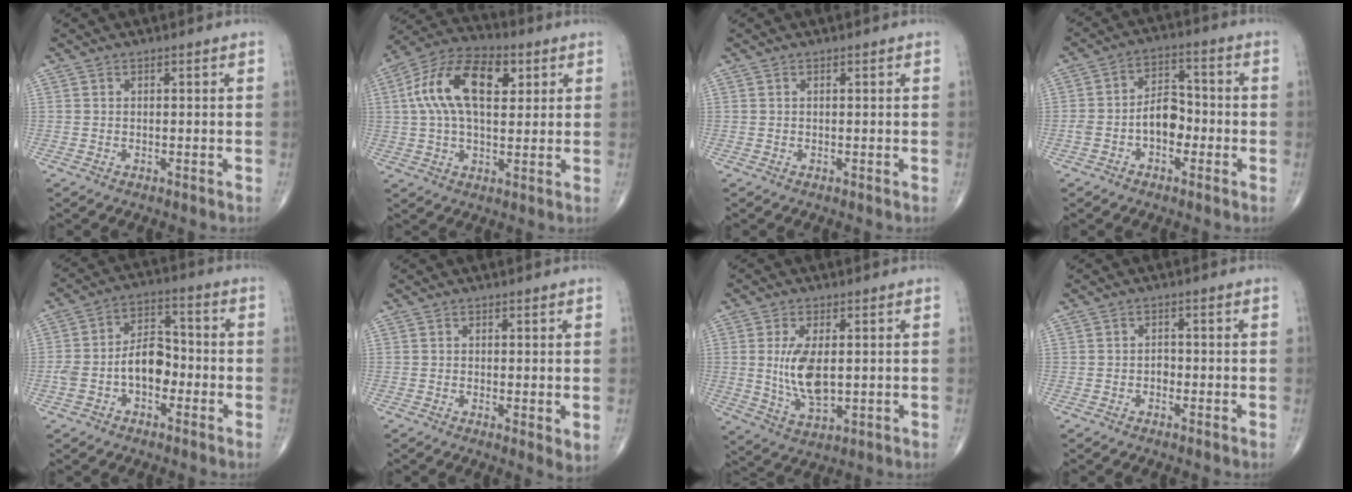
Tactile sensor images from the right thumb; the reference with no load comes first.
{"total": 16.4, "force": [4.2, 8.8, 13.2], "torque": [-0.232, 0.019, 0.066]}
{"total": 0.0}
{"total": 7.8, "force": [-2.1, 5.0, 5.5], "torque": [-0.083, 0.039, -0.046]}
{"total": 10.2, "force": [-2.5, 6.3, 7.5], "torque": [-0.127, 0.043, -0.053]}
{"total": 3.0, "force": [0.0, 0.8, 2.8], "torque": [-0.047, -0.014, -0.002]}
{"total": 9.4, "force": [0.7, 4.6, 8.2], "torque": [-0.158, -0.016, 0.024]}
{"total": 1.4, "force": [-0.5, 1.0, 0.7], "torque": [-0.003, 0.005, -0.012]}